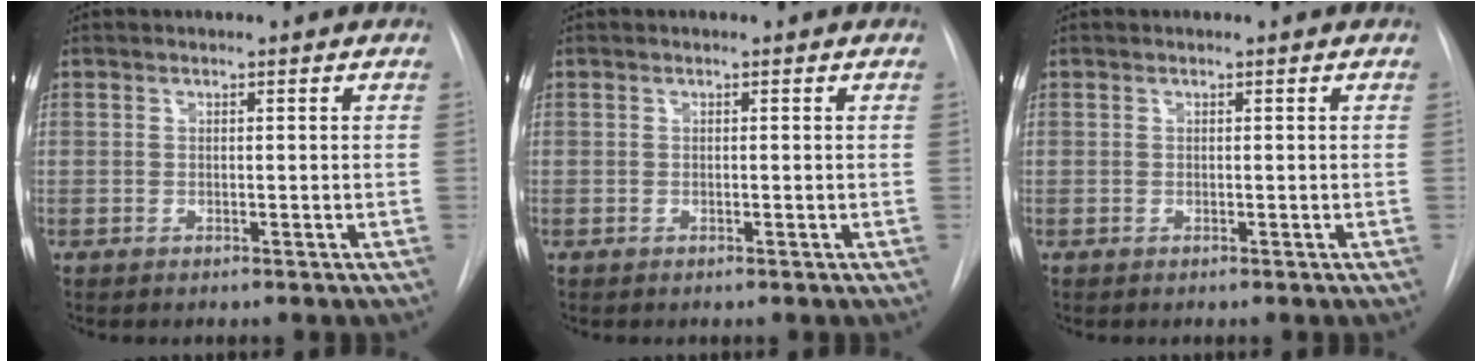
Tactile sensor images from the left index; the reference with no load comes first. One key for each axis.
{"total": 0.0}
{"total": 0.0}